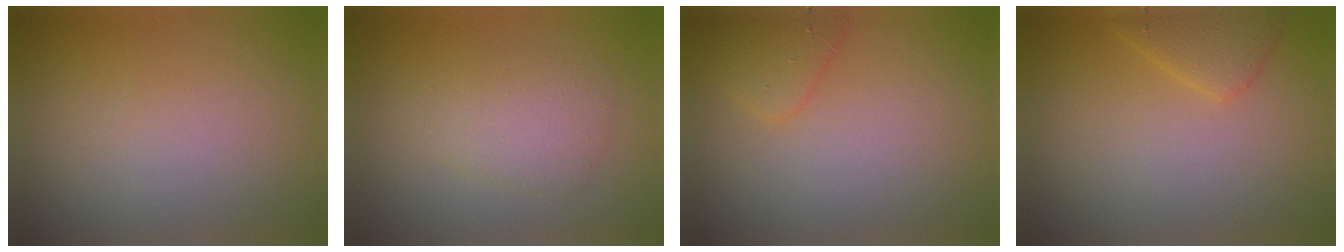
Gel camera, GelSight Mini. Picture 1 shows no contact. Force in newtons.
{"total": 2.8, "press": 2.8, "slide": 0.2}
{"total": 1.9, "press": 1.9, "slide": 0.1}
{"total": 2.4, "press": 2.4, "slide": 0.2}